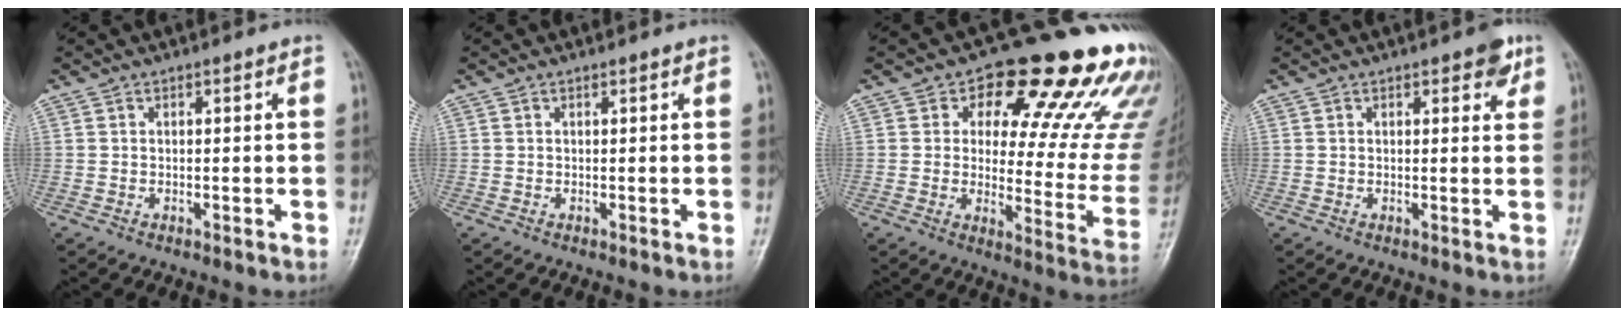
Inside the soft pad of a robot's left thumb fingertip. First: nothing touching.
{"total": 0.0}
{"total": 21.9, "force": [14.0, 9.5, 13.8], "torque": [-0.114, -0.074, 0.167]}
{"total": 3.1, "force": [1.8, 1.4, 2.1], "torque": [-0.012, -0.005, 0.018]}